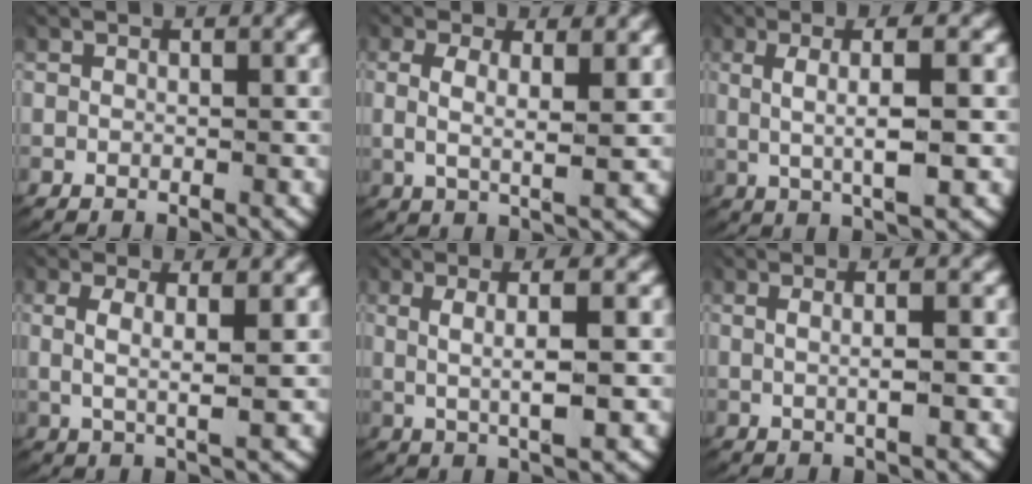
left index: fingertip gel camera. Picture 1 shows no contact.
{"total": 3.8, "force": [1.0, 1.5, 3.4], "torque": [-0.070, -0.008, 0.021]}
{"total": 6.1, "force": [2.1, 1.3, 5.6], "torque": [-0.089, 0.019, 0.036]}
{"total": 3.7, "force": [1.2, 1.3, 3.3], "torque": [-0.070, -0.007, 0.025]}
{"total": 5.5, "force": [1.8, 1.3, 5.1], "torque": [-0.081, 0.015, 0.033]}
{"total": 2.3, "force": [0.2, 0.3, 2.2], "torque": [-0.041, -0.002, 0.010]}